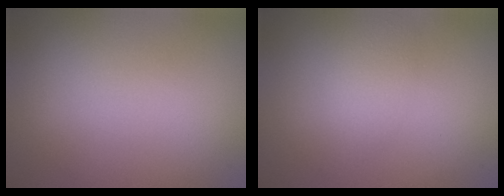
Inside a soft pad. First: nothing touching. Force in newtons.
{"total": 1.8, "press": 1.8, "slide": 0.1}